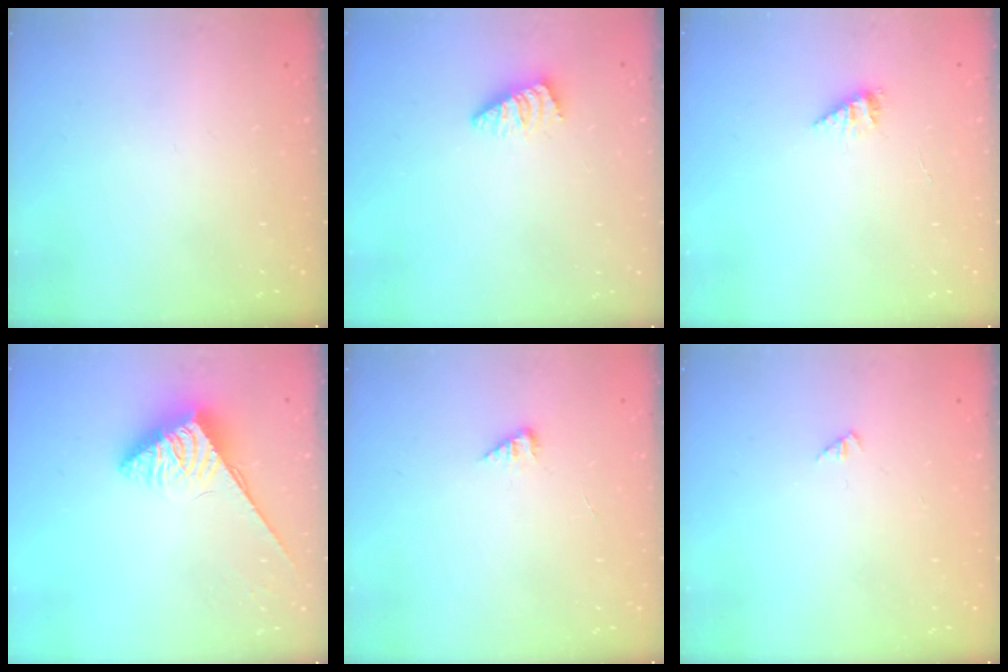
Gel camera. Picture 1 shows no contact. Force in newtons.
{"total": 1.1, "press": 1.1, "slide": 0.2}
{"total": 3.6, "press": 3.5, "slide": 0.5}
{"total": 3.7, "press": 3.6, "slide": 0.6}
{"total": 2.4, "press": 2.4, "slide": 0.4}
{"total": 1.2, "press": 1.2, "slide": 0.2}